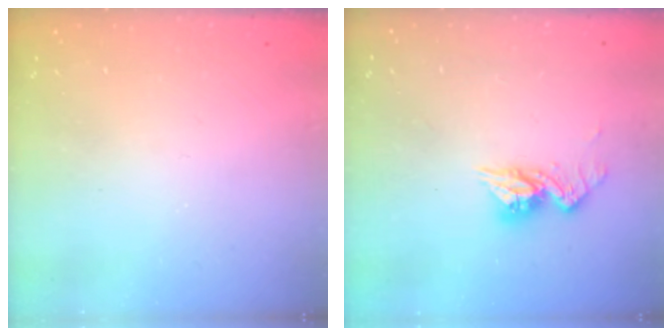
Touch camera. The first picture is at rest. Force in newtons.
{"total": 10.1, "press": 10.1, "slide": 0.7}